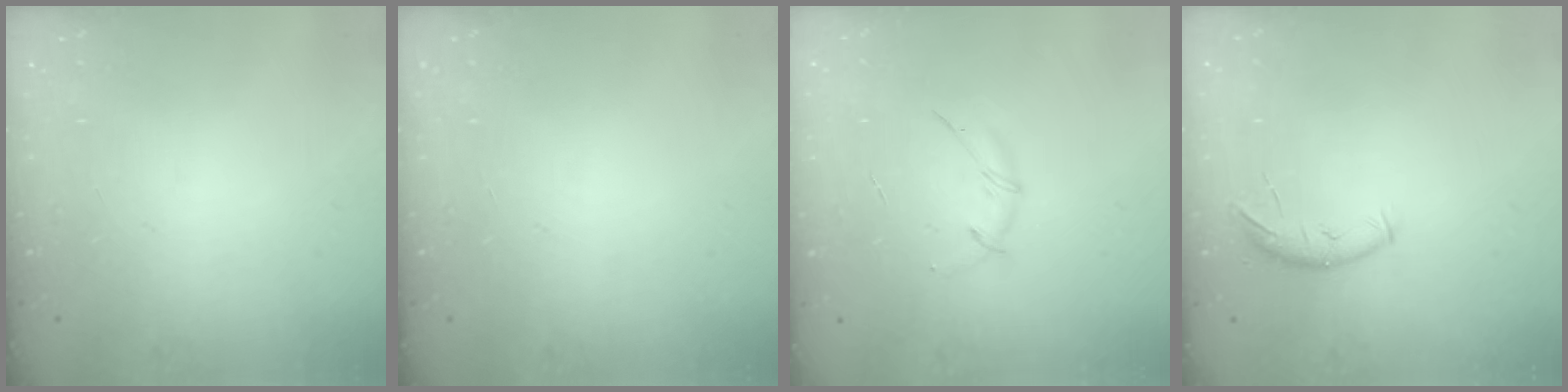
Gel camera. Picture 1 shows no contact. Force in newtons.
{"total": 0.0}
{"total": 3.8, "press": 3.7, "slide": 0.9}
{"total": 7.2, "press": 7.1, "slide": 1.3}